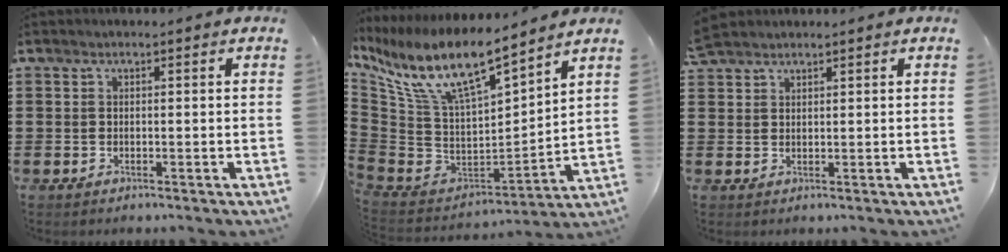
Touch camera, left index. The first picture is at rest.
{"total": 12.7, "force": [8.5, 3.1, 8.9], "torque": [-0.206, -0.059, 0.145]}
{"total": 2.2, "force": [2.1, 0.6, 0.4], "torque": [-0.013, 0.003, 0.041]}